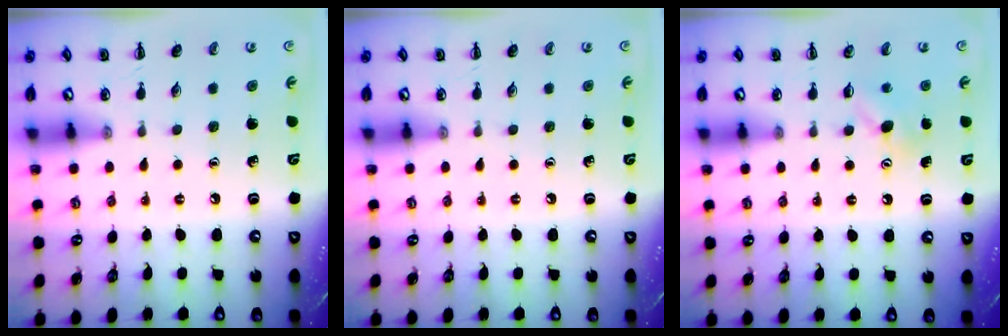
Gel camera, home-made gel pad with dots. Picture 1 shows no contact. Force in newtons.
{"total": 0.0}
{"total": 3.9, "press": 3.7, "slide": 1.1}